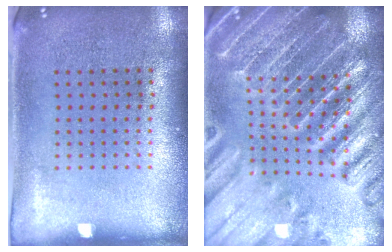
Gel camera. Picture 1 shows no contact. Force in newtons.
{"total": 4.3, "press": 4.0, "slide": 1.6}